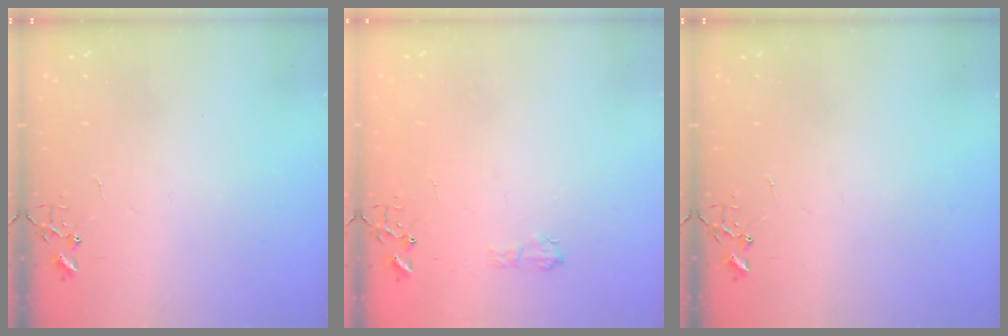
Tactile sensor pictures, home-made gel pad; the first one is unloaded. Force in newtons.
{"total": 6.3, "press": 6.3, "slide": 0.8}
{"total": 0.0}